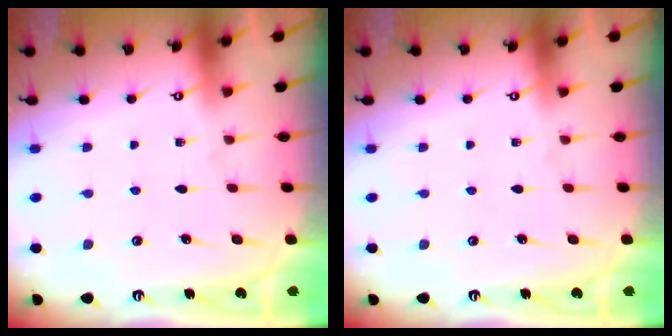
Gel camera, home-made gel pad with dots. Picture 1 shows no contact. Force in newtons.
{"total": 0.0}